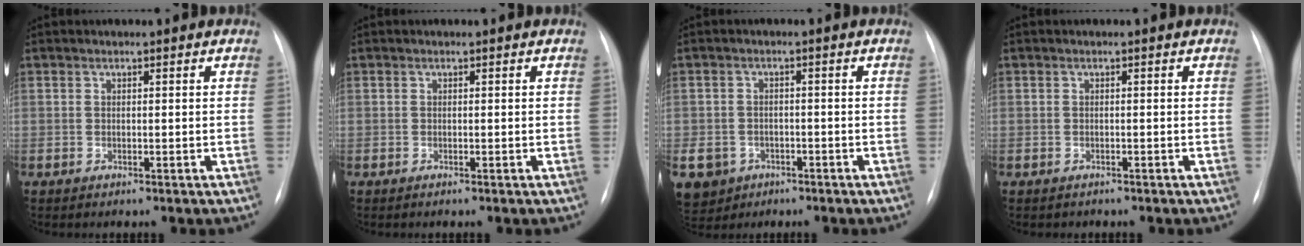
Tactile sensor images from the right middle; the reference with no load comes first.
{"total": 0.0}
{"total": 10.0, "force": [-4.6, 8.4, 2.8], "torque": [-0.085, 0.008, -0.065]}
{"total": 1.0, "force": [-0.7, 0.7, -0.2], "torque": [-0.006, 0.003, -0.012]}